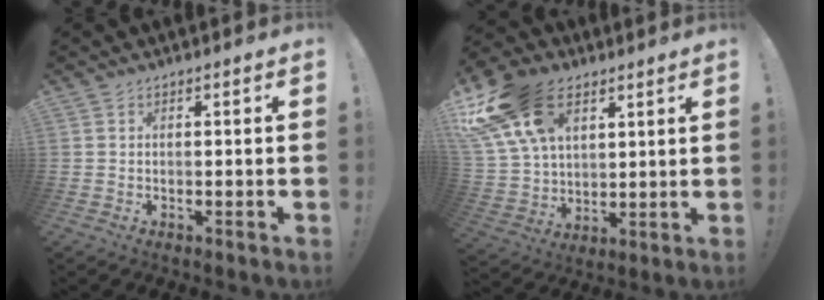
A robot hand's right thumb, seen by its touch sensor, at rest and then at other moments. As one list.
[{"total": 21.9, "force": [10.1, 14.5, 12.9], "torque": [-0.245, -0.038, 0.194]}]